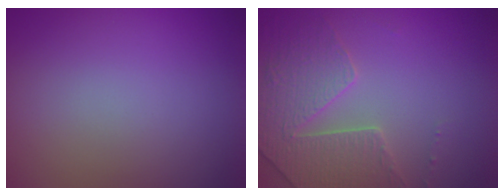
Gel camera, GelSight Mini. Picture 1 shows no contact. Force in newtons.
{"total": 4.0, "press": 3.9, "slide": 1.1}